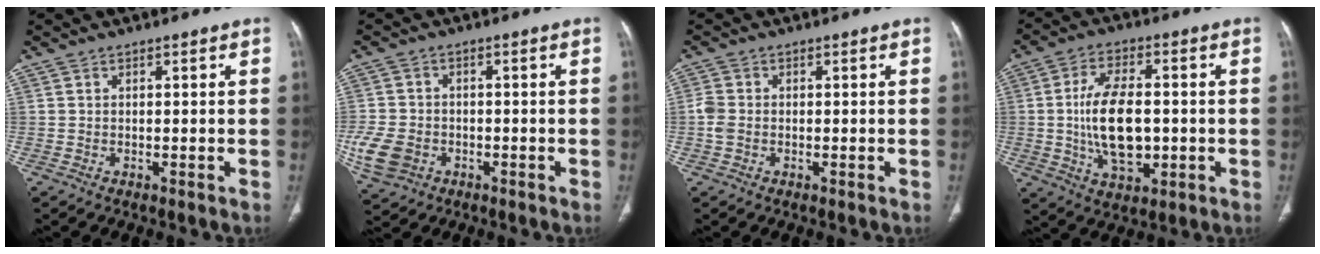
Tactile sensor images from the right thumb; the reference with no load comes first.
{"total": 8.3, "force": [-2.7, 6.5, 4.4], "torque": [-0.100, 0.010, -0.043]}
{"total": 2.6, "force": [-0.5, 2.0, 1.7], "torque": [-0.045, 0.003, -0.012]}
{"total": 13.4, "force": [-0.7, 7.2, 11.2], "torque": [-0.196, 0.001, -0.005]}